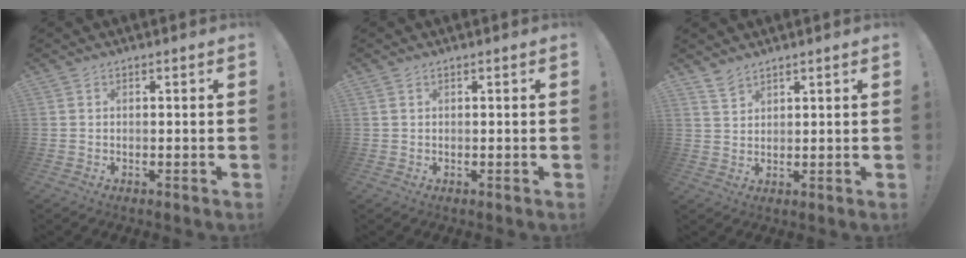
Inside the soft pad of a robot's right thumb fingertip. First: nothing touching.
{"total": 0.5, "force": [0.3, 0.2, 0.4], "torque": [-0.013, 0.003, 0.008]}
{"total": 3.4, "force": [3.0, 1.1, 1.1], "torque": [-0.007, -0.025, 0.056]}